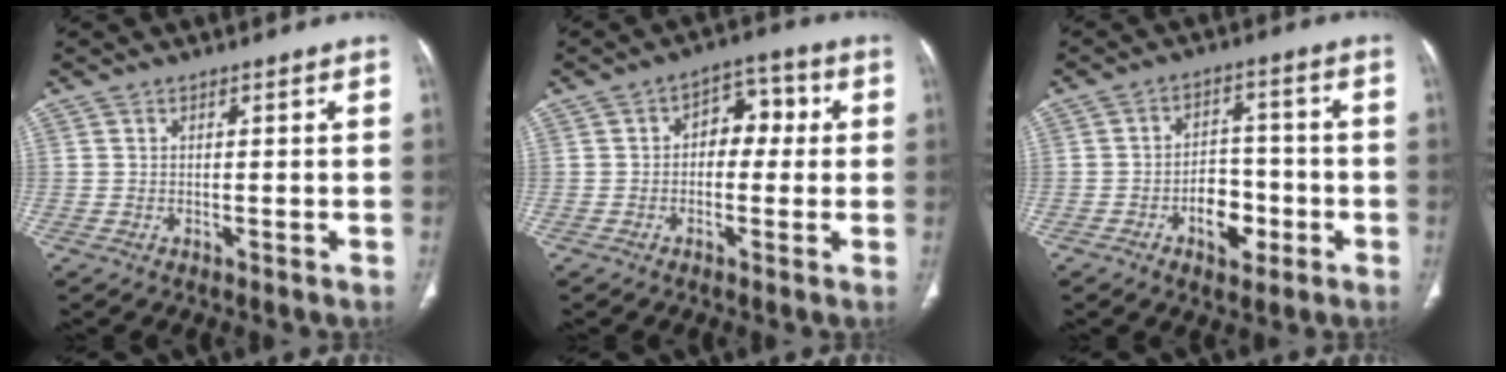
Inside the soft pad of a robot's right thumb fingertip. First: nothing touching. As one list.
[{"total": 7.0, "force": [0.6, 4.8, 5.1], "torque": [-0.034, 0.025, 0.000]}, {"total": 7.8, "force": [-3.2, 5.1, 5.0], "torque": [-0.046, 0.030, -0.050]}]